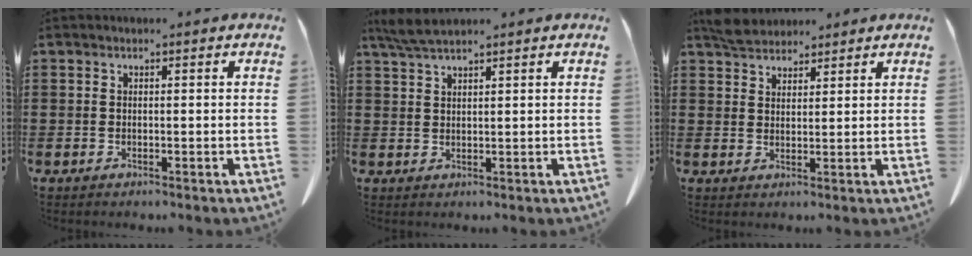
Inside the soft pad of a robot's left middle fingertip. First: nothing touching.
{"total": 3.2, "force": [2.6, 0.3, 1.8], "torque": [-0.043, -0.001, 0.050]}
{"total": 3.6, "force": [3.3, 1.3, 0.8], "torque": [-0.026, -0.002, 0.064]}